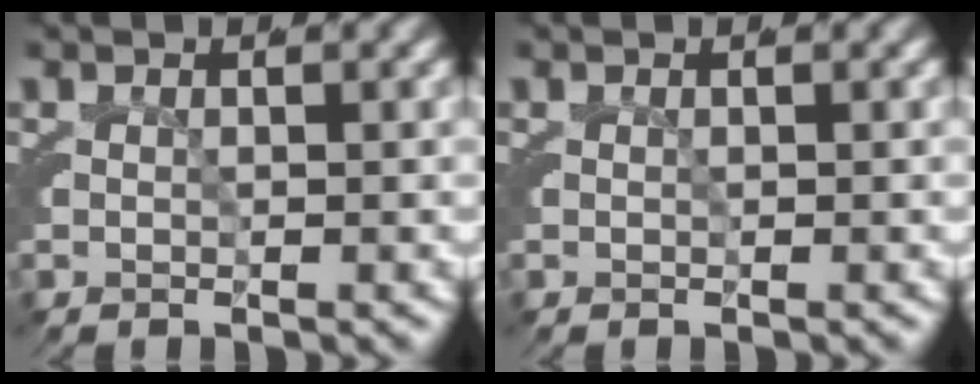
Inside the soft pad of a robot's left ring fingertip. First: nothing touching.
{"total": 0.0}